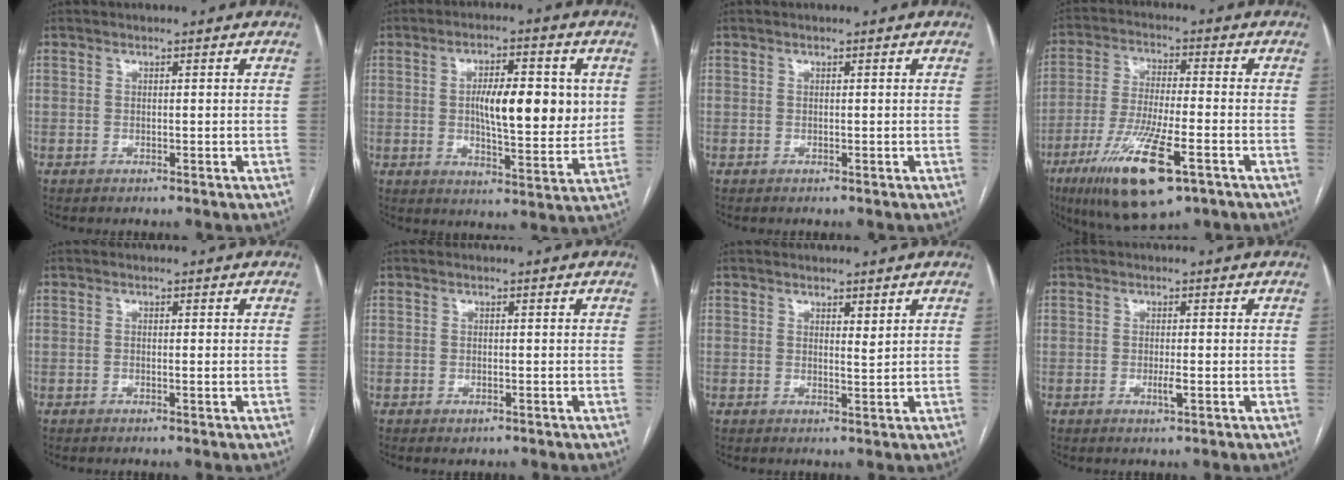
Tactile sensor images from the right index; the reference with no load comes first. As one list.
[{"total": 12.3, "force": [1.7, 3.7, 11.6], "torque": [-0.179, 0.007, 0.027]}, {"total": 0.0}, {"total": 15.3, "force": [-7.9, 2.9, 12.7], "torque": [-0.257, -0.032, -0.135]}, {"total": 0.7, "force": [-0.1, 0.1, 0.7], "torque": [-0.016, -0.002, -0.001]}, {"total": 0.8, "force": [-0.5, 0.5, 0.4], "torque": [-0.008, -0.001, -0.003]}, {"total": 1.4, "force": [1.0, 0.3, 0.9], "torque": [-0.014, -0.009, 0.018]}, {"total": 1.7, "force": [-0.4, 0.2, 1.7], "torque": [-0.032, -0.004, -0.007]}]